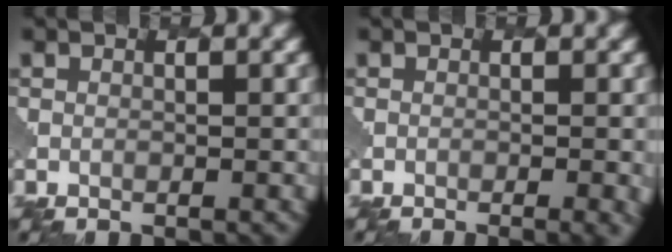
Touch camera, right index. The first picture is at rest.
{"total": 3.0, "force": [-0.9, 1.1, 2.6], "torque": [-0.016, 0.007, -0.005]}